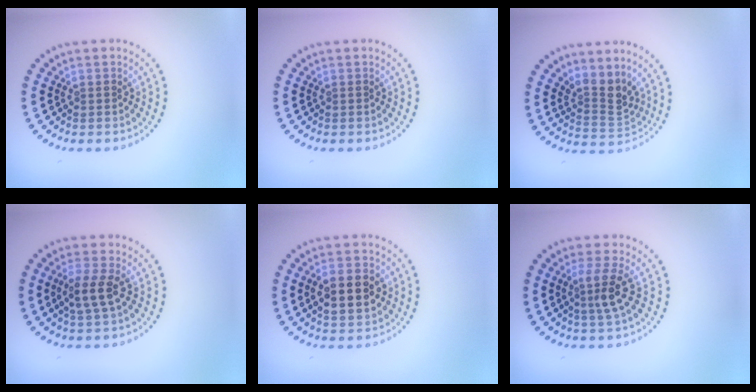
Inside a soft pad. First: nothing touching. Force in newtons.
{"total": 0.0}
{"total": 3.0, "press": 2.1, "slide": 2.1}
{"total": 2.8, "press": 2.6, "slide": 1.0}
{"total": 4.7, "press": 4.6, "slide": 0.4}
{"total": 2.9, "press": 2.4, "slide": 1.6}